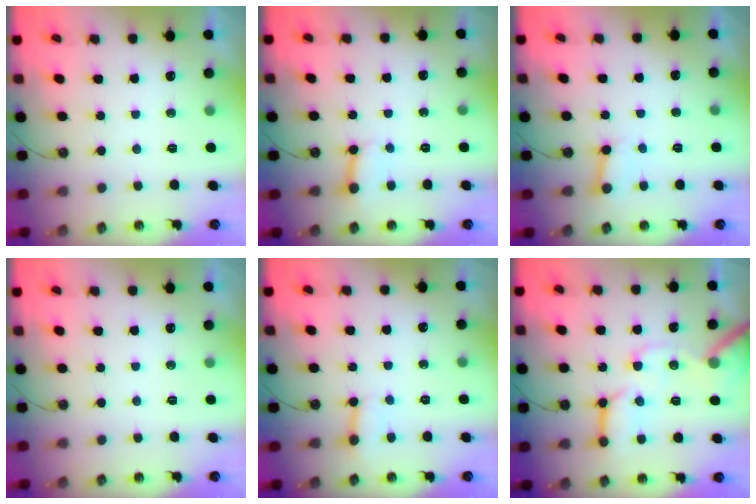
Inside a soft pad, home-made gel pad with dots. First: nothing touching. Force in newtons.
{"total": 3.4, "press": 3.4, "slide": 0.3}
{"total": 2.7, "press": 2.7, "slide": 0.2}
{"total": 0.0}
{"total": 3.0, "press": 3.0, "slide": 0.3}
{"total": 15.7, "press": 15.6, "slide": 1.9}